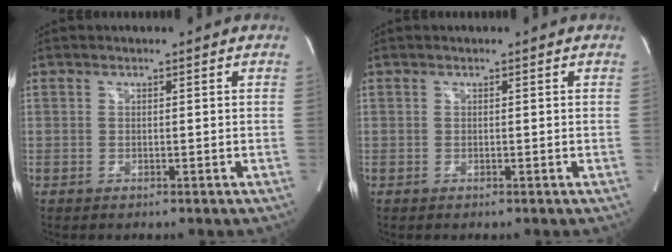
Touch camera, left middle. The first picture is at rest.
{"total": 0.0}